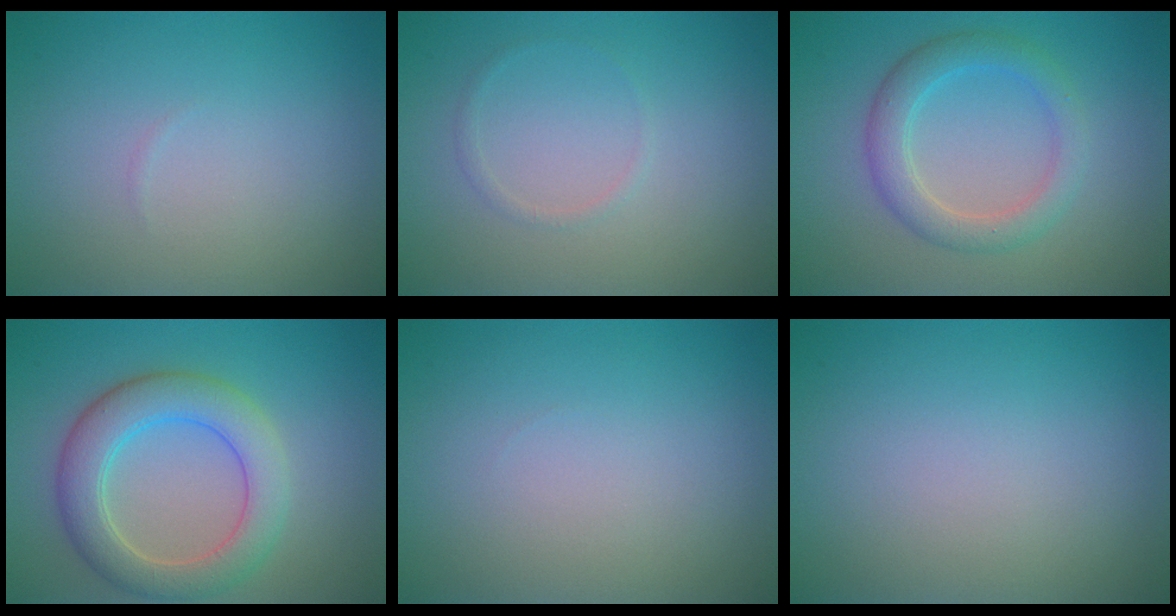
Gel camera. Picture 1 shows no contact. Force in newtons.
{"total": 0.7, "press": 0.7, "slide": 0.0}
{"total": 3.5, "press": 3.5, "slide": 0.1}
{"total": 5.6, "press": 5.6, "slide": 0.0}
{"total": 0.0}
{"total": 0.0}